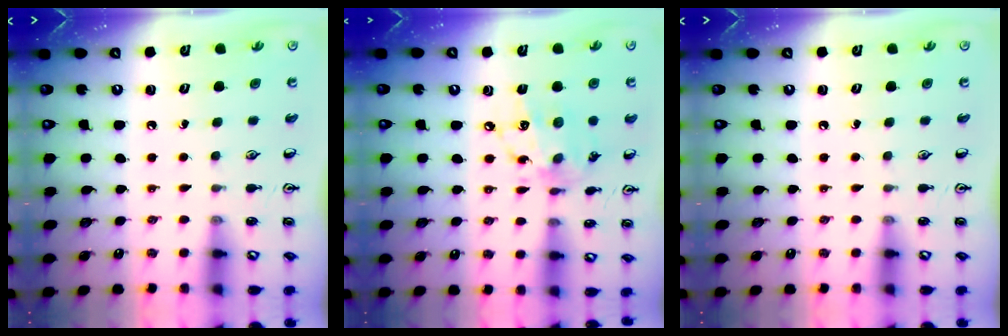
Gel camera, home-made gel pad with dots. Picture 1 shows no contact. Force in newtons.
{"total": 12.7, "press": 12.7, "slide": 0.9}
{"total": 0.0}